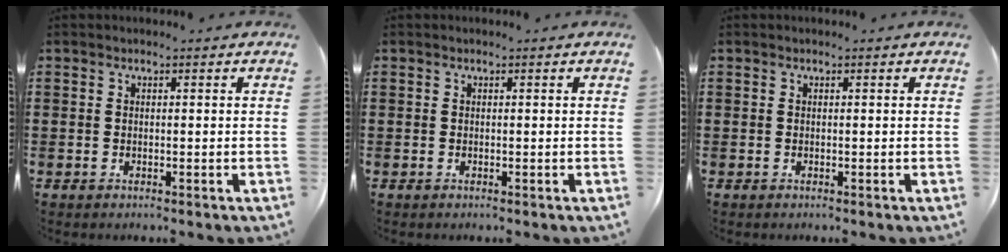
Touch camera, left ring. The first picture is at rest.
{"total": 0.0}
{"total": 0.0}